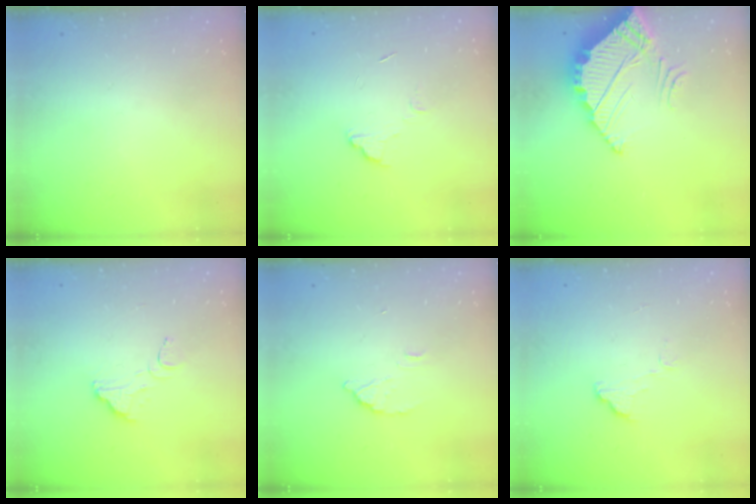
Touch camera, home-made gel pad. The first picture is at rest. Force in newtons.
{"total": 4.3, "press": 4.3, "slide": 0.3}
{"total": 6.3, "press": 6.3, "slide": 0.4}
{"total": 2.6, "press": 2.6, "slide": 0.2}
{"total": 2.7, "press": 2.7, "slide": 0.1}
{"total": 5.2, "press": 5.1, "slide": 0.4}